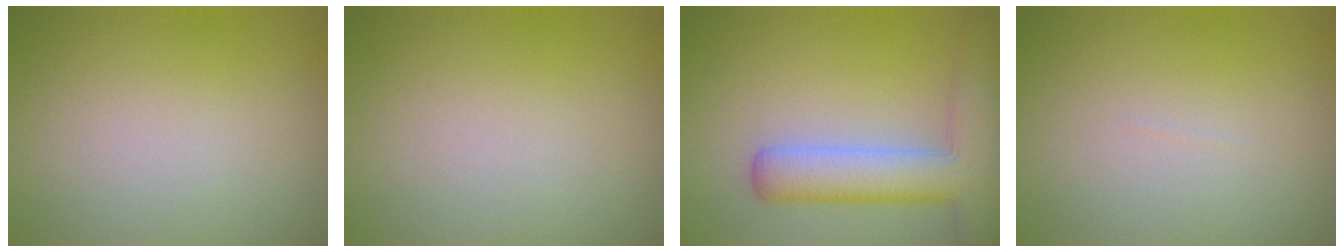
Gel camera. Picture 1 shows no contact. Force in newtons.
{"total": 0.0}
{"total": 7.1, "press": 7.1, "slide": 0.4}
{"total": 0.0}